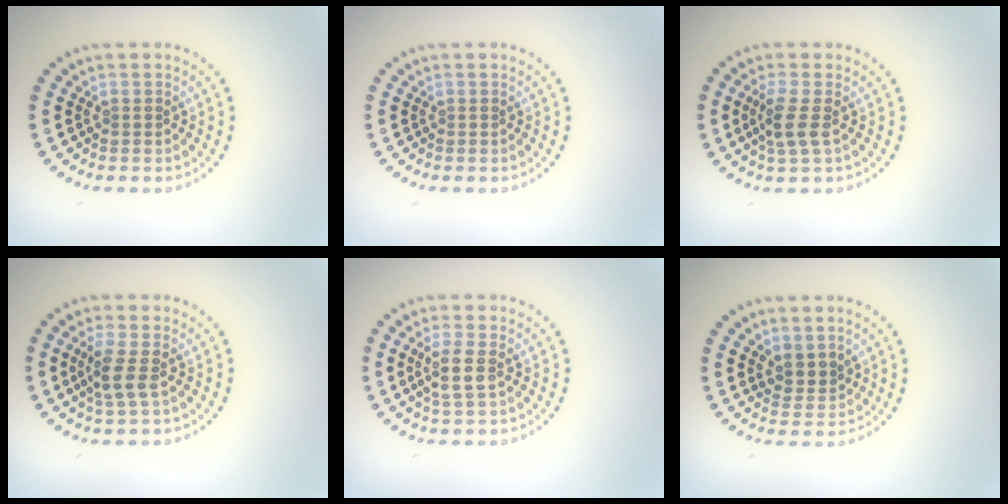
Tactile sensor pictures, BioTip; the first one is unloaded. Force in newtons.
{"total": 0.0}
{"total": 2.4, "press": 2.1, "slide": 1.3}
{"total": 2.4, "press": 2.1, "slide": 1.3}
{"total": 2.4, "press": 2.1, "slide": 1.1}
{"total": 1.9, "press": 1.5, "slide": 1.3}